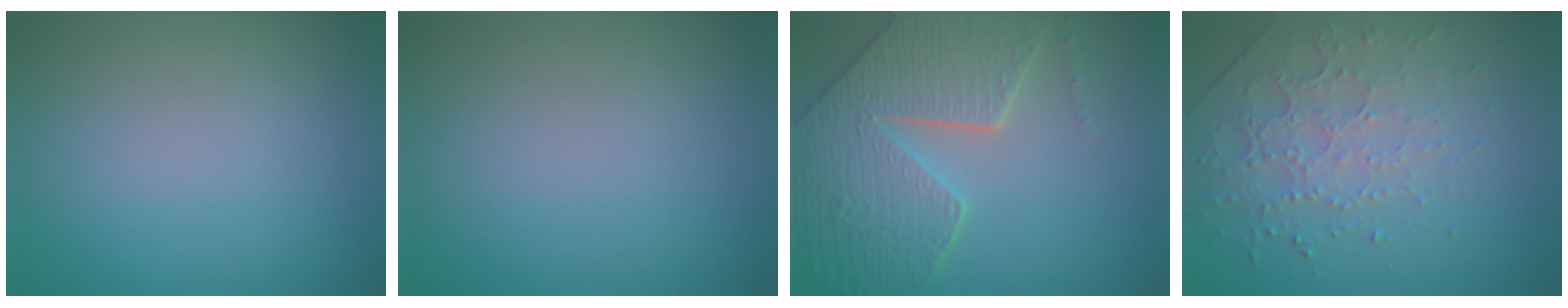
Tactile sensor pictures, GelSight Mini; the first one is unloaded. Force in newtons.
{"total": 0.0}
{"total": 8.3, "press": 6.1, "slide": 5.6}
{"total": 4.5, "press": 3.2, "slide": 3.2}